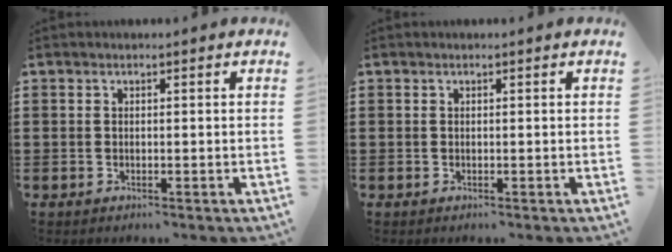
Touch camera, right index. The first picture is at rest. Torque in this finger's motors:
{"motor_torque": [0.00, 0.00, 0.00, 0.00]}